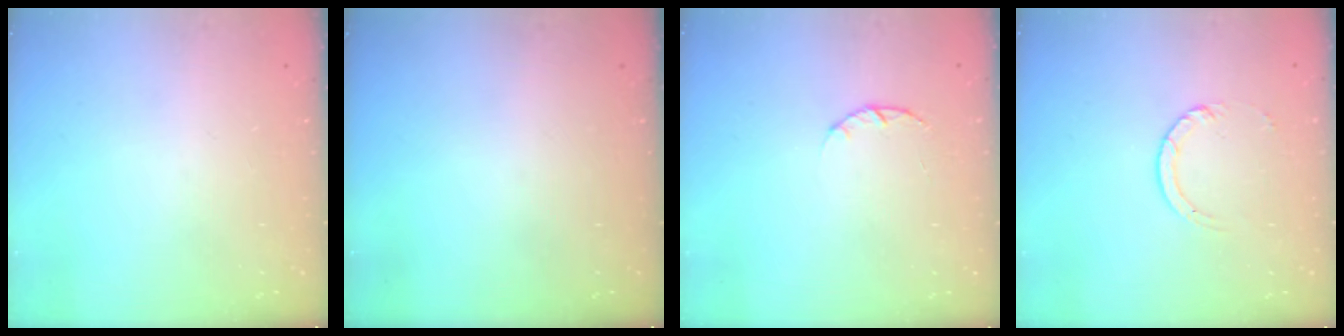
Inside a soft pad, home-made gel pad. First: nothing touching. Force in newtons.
{"total": 0.0}
{"total": 1.4, "press": 1.3, "slide": 0.3}
{"total": 3.0, "press": 2.9, "slide": 0.4}